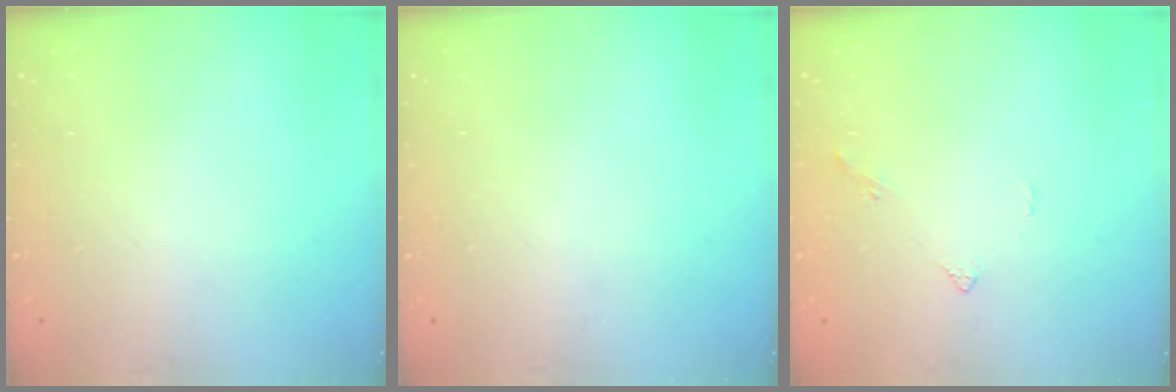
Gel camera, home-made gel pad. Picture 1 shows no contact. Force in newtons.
{"total": 0.0}
{"total": 1.4, "press": 1.4, "slide": 0.4}